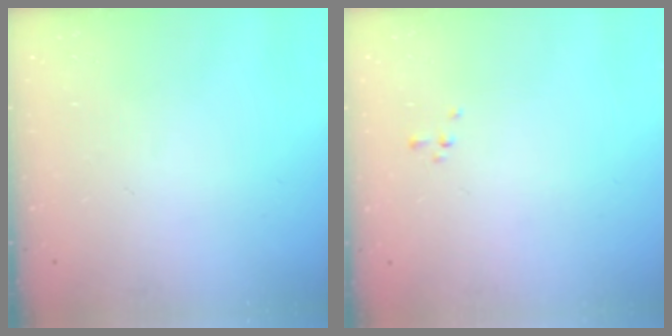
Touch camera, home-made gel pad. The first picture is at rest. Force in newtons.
{"total": 0.7, "press": 0.6, "slide": 0.1}